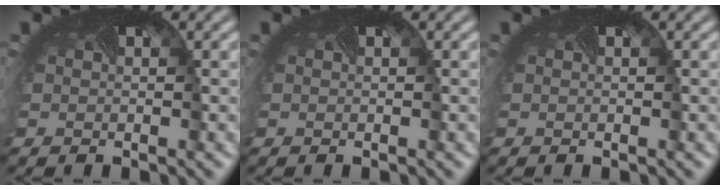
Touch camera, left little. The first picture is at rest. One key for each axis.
{"total": 0.0}
{"total": 0.0}